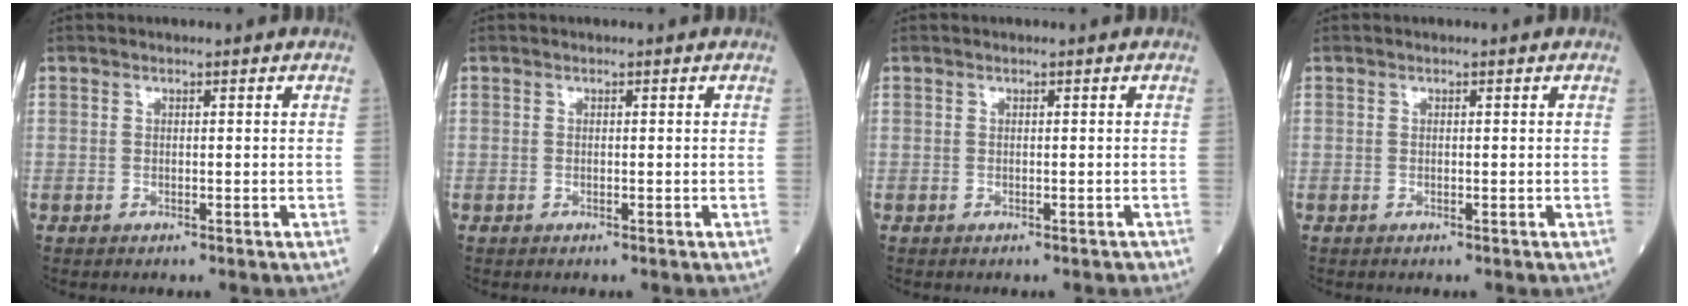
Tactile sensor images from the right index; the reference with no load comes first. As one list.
[{"total": 0.0}, {"total": 0.7, "force": [-0.6, 0.3, 0.3], "torque": [-0.004, 0.001, -0.007]}, {"total": 0.0}]